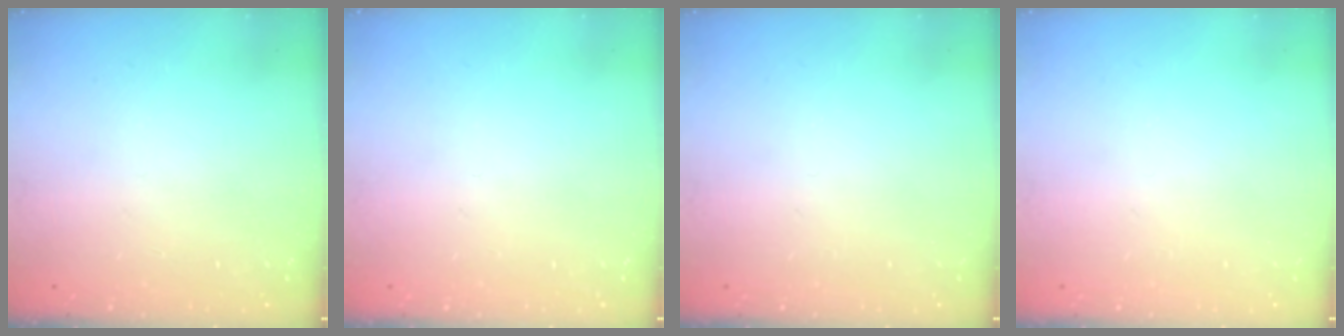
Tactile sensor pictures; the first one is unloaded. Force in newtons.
{"total": 0.0}
{"total": 0.0}
{"total": 0.0}